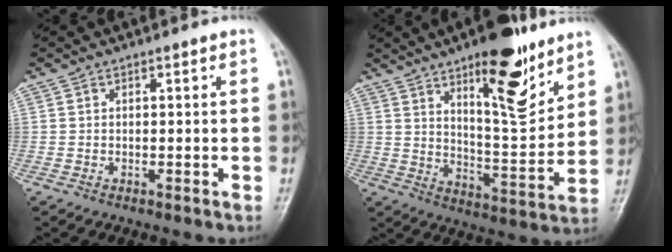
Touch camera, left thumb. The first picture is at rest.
{"total": 16.6, "force": [9.9, 5.4, 12.1], "torque": [-0.146, -0.066, 0.157]}